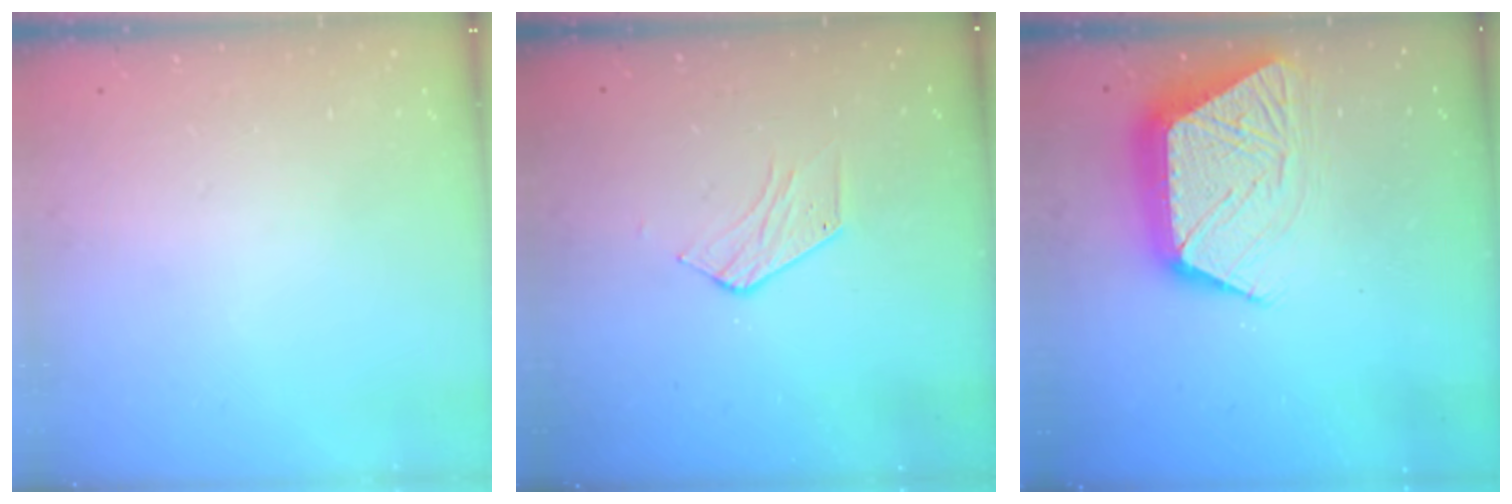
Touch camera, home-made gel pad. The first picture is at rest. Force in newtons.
{"total": 5.8, "press": 5.8, "slide": 0.3}
{"total": 13.7, "press": 13.7, "slide": 1.1}